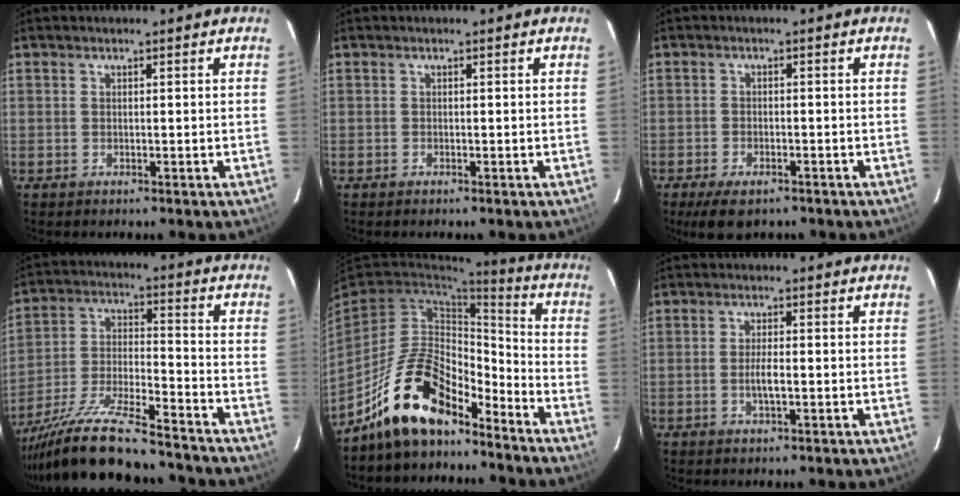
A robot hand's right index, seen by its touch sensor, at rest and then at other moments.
{"total": 0.0}
{"total": 6.0, "force": [-4.3, 2.5, 3.2], "torque": [-0.076, -0.016, -0.068]}
{"total": 18.6, "force": [-15.7, 2.9, 9.6], "torque": [-0.196, -0.029, -0.263]}
{"total": 16.2, "force": [-12.3, 6.4, 8.3], "torque": [-0.176, 0.019, -0.216]}
{"total": 2.7, "force": [-0.7, 0.7, 2.5], "torque": [-0.048, -0.003, -0.011]}